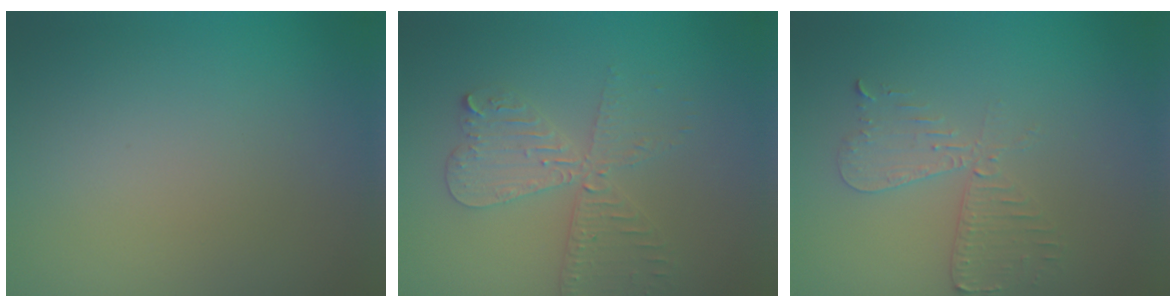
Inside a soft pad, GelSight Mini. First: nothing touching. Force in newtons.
{"total": 4.3, "press": 3.6, "slide": 2.3}
{"total": 2.6, "press": 2.5, "slide": 0.5}